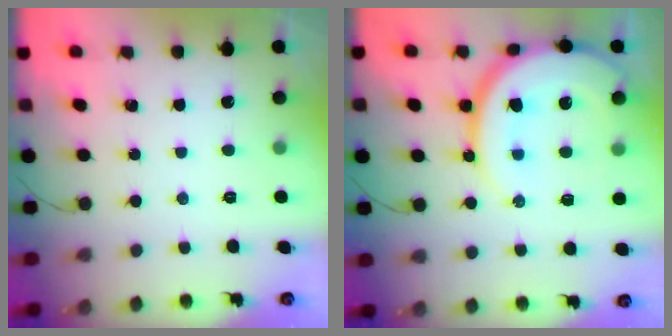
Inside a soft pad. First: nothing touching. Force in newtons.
{"total": 19.6, "press": 19.6, "slide": 1.9}